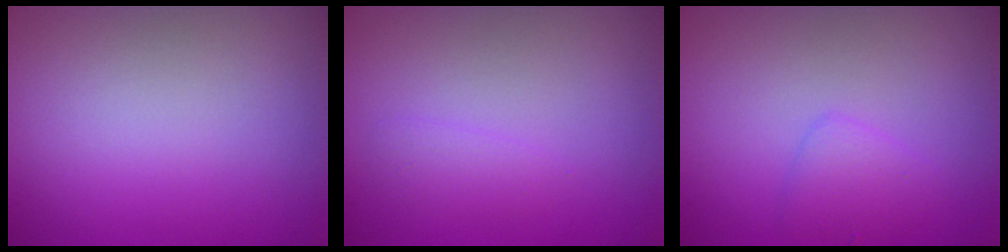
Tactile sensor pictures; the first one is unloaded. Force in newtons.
{"total": 1.0, "press": 1.0, "slide": 0.0}
{"total": 1.7, "press": 1.7, "slide": 0.0}